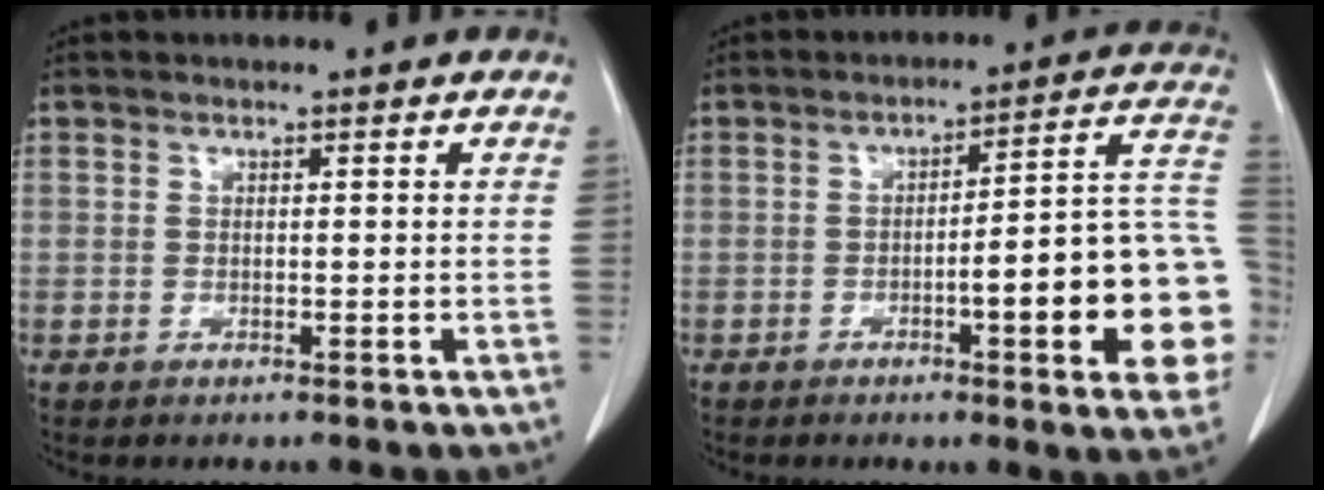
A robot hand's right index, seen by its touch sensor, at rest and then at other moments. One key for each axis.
{"total": 17.0, "fx": -4.3, "fy": 2.0, "fz": 16.4, "tx": -0.131, "ty": 0.030, "tz": -0.048}